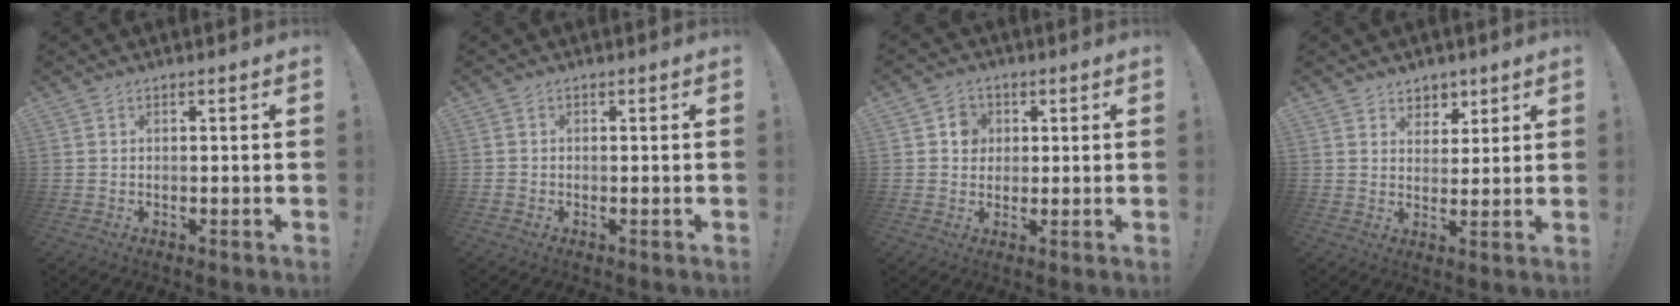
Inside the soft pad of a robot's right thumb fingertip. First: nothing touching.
{"total": 0.9, "force": [-0.6, 0.8, 0.1], "torque": [-0.008, 0.005, -0.008]}
{"total": 5.5, "force": [1.3, 4.9, 2.0], "torque": [-0.018, -0.001, 0.023]}
{"total": 5.7, "force": [3.7, 4.3, 0.6], "torque": [-0.008, -0.024, 0.073]}